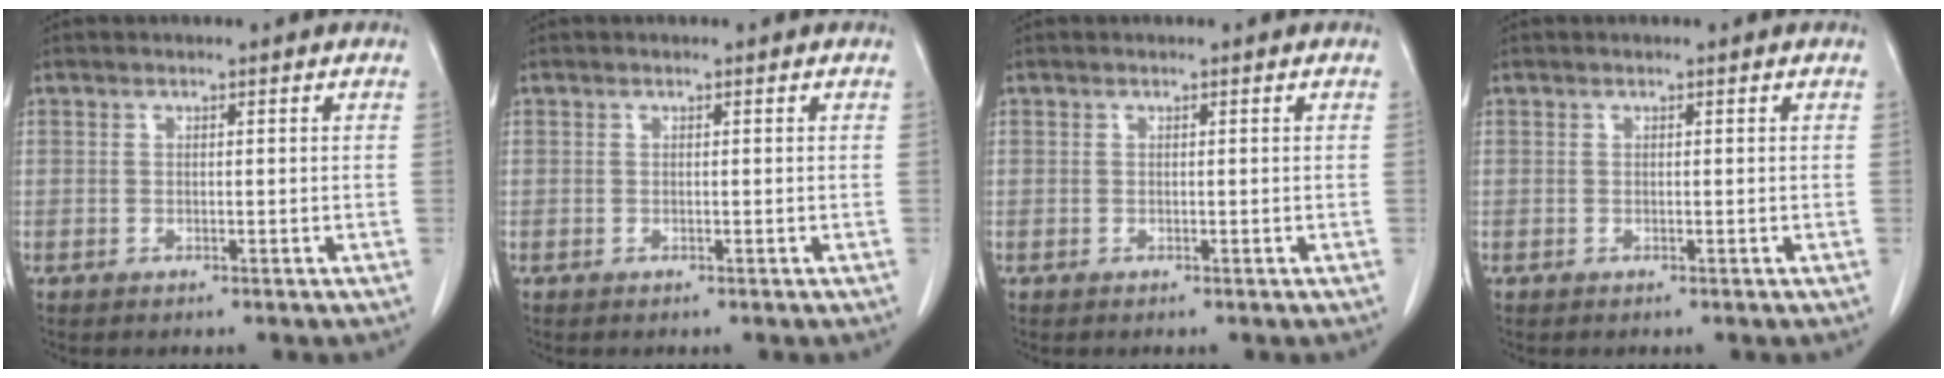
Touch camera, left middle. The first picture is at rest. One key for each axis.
{"total": 0.0}
{"total": 0.0}
{"total": 0.0}